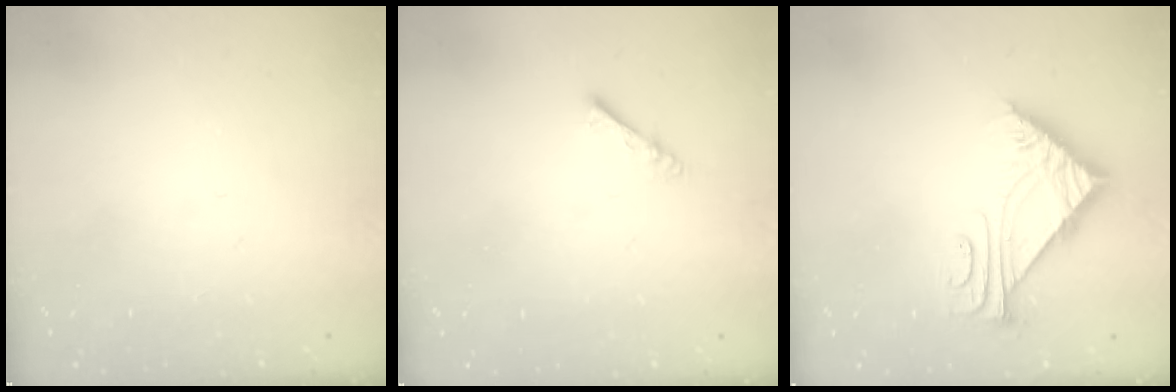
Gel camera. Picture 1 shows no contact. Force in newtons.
{"total": 2.7, "press": 2.7, "slide": 0.4}
{"total": 8.2, "press": 8.2, "slide": 0.5}